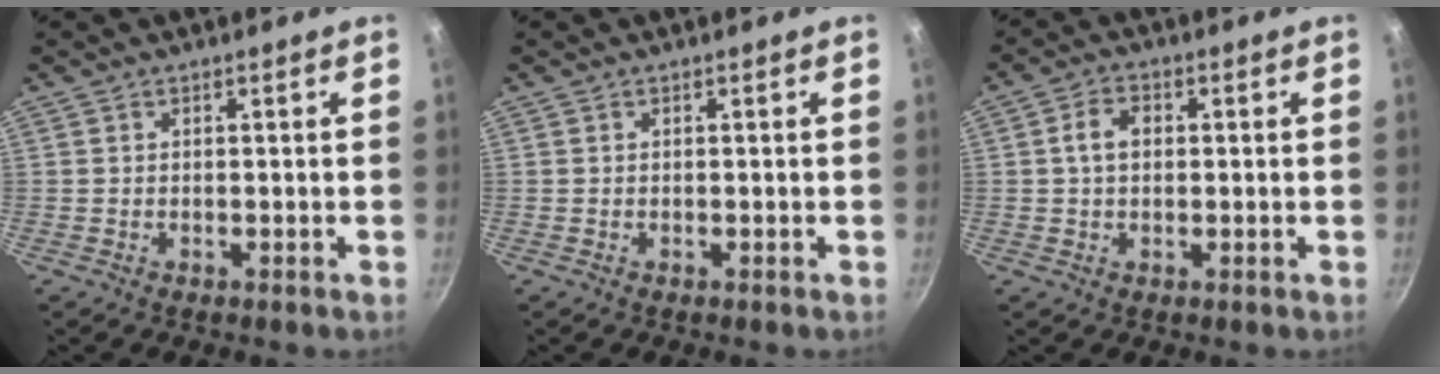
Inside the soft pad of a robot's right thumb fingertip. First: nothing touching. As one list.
[{"total": 0.0}, {"total": 4.6, "force": [0.5, 3.3, 3.2], "torque": [-0.045, 0.012, 0.003]}]